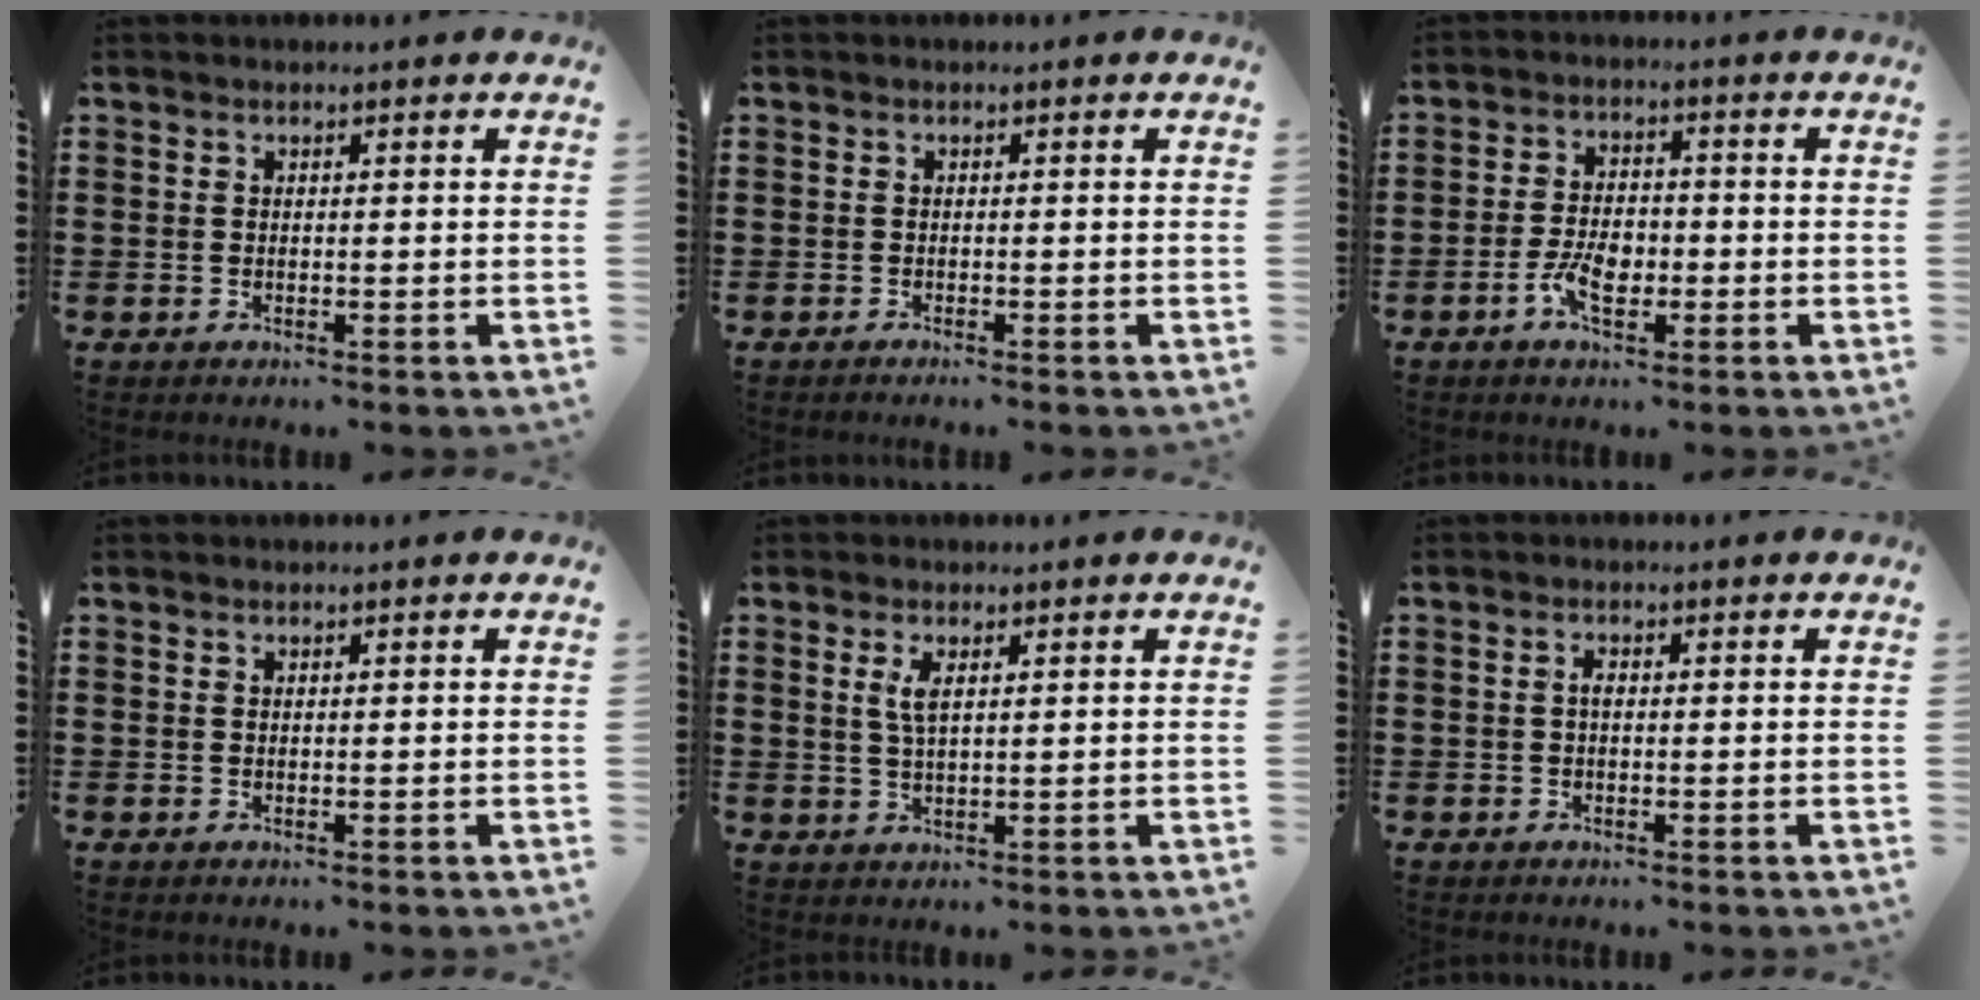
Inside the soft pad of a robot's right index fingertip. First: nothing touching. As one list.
[{"total": 0.8, "force": [-0.8, -0.2, 0.1], "torque": [-0.003, -0.004, -0.015]}, {"total": 5.3, "force": [-1.8, 3.0, 4.0], "torque": [-0.081, 0.006, -0.035]}, {"total": 0.0}, {"total": 2.8, "force": [1.1, 0.9, 2.5], "torque": [-0.052, 0.004, 0.017]}, {"total": 1.2, "force": [-0.1, 0.5, 1.1], "torque": [-0.020, 0.001, -0.003]}]